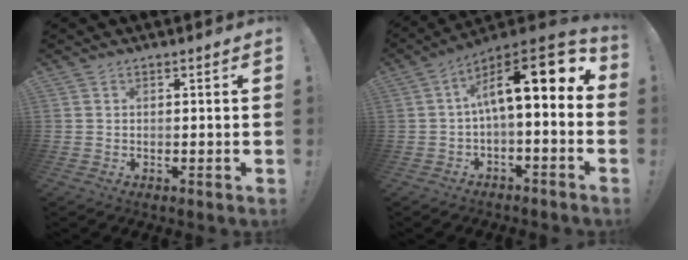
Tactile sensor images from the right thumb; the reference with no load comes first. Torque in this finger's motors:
{"motor_torque": [2.68, 2.32, 1.87, -0.39, 0.09]}